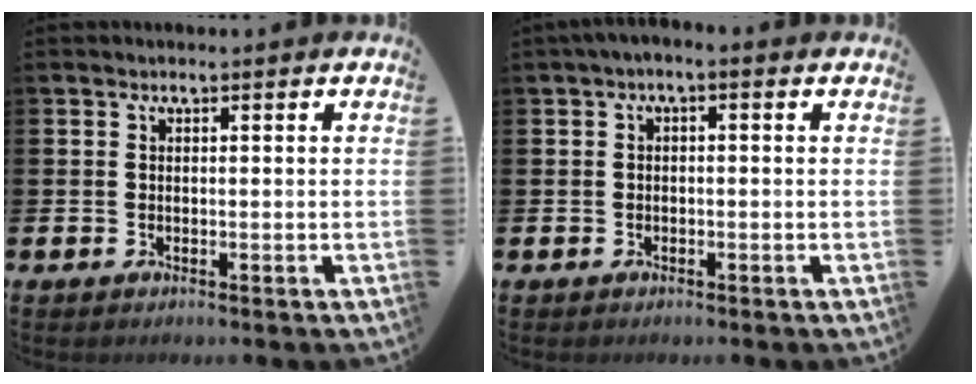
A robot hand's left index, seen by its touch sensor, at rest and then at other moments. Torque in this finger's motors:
{"motor_torque": [1.06, -1.08, 0.20, 0.19]}